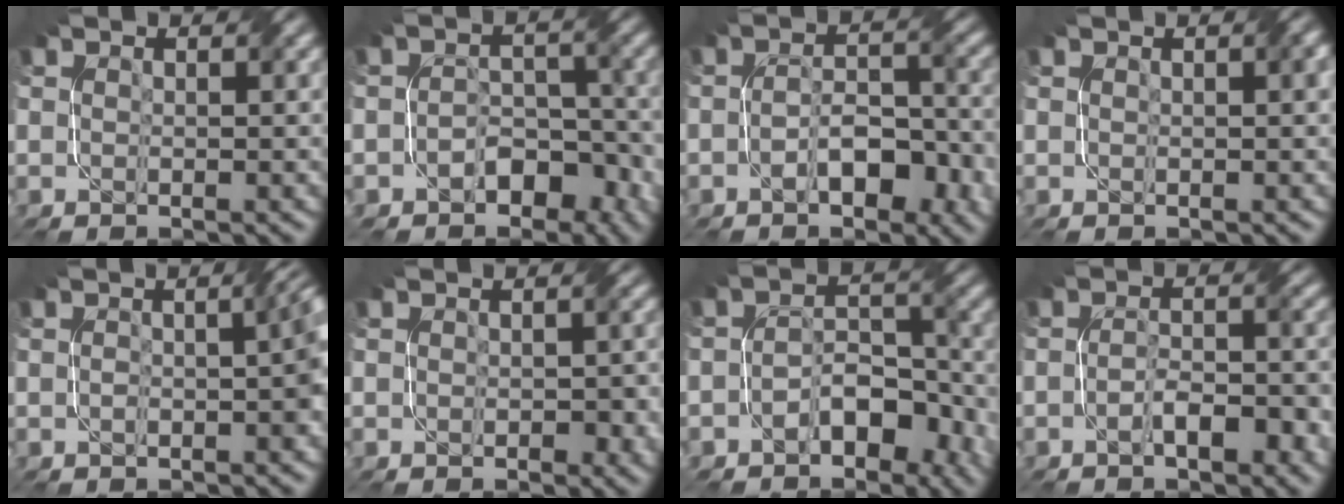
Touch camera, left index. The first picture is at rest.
{"total": 4.4, "force": [-2.4, 2.8, 2.5], "torque": [-0.026, 0.000, -0.037]}
{"total": 5.1, "force": [-2.2, 2.3, 4.0], "torque": [-0.065, 0.009, -0.035]}
{"total": 0.8, "force": [0.2, 0.0, 0.8], "torque": [-0.011, 0.005, 0.003]}
{"total": 3.1, "force": [-0.4, 0.7, 3.0], "torque": [-0.045, 0.009, -0.008]}
{"total": 1.8, "force": [-0.3, 0.9, 1.5], "torque": [-0.022, -0.003, -0.003]}
{"total": 4.7, "force": [-2.3, 2.7, 3.2], "torque": [-0.044, 0.006, -0.036]}
{"total": 3.8, "force": [-1.7, 1.2, 3.2], "torque": [-0.055, 0.004, -0.028]}